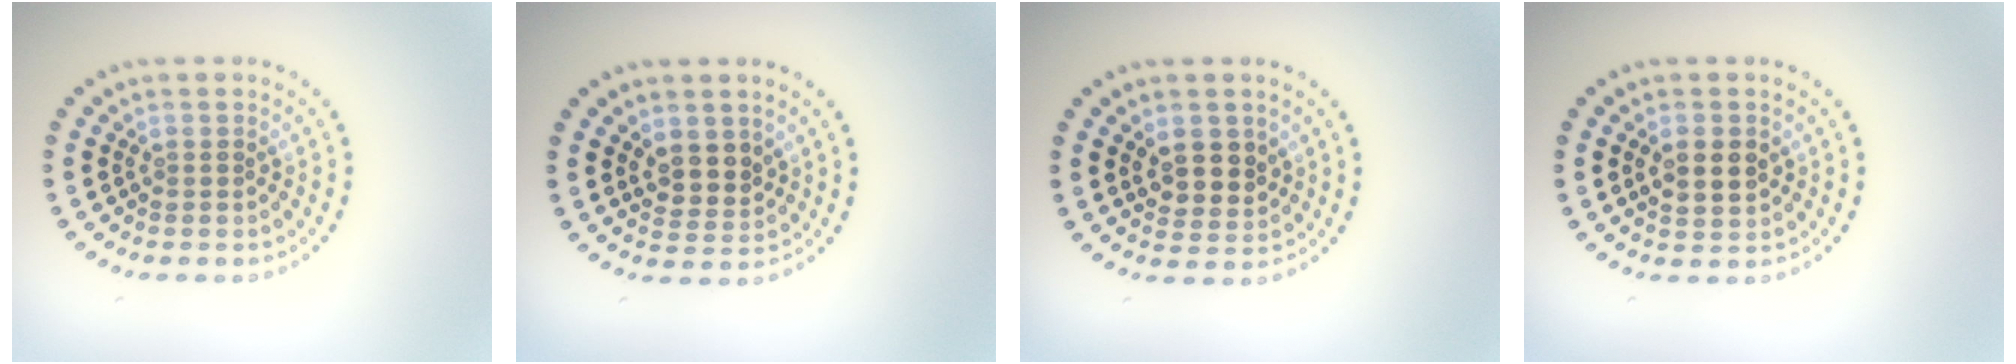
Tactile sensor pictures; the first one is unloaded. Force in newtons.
{"total": 2.4, "press": 2.2, "slide": 1.0}
{"total": 2.9, "press": 2.7, "slide": 1.0}
{"total": 3.3, "press": 3.3, "slide": 0.2}